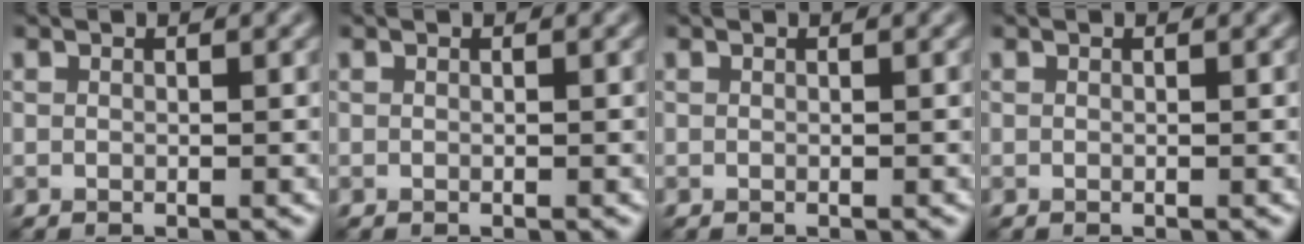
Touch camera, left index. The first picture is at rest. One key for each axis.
{"total": 0.0}
{"total": 0.0}
{"total": 0.0}